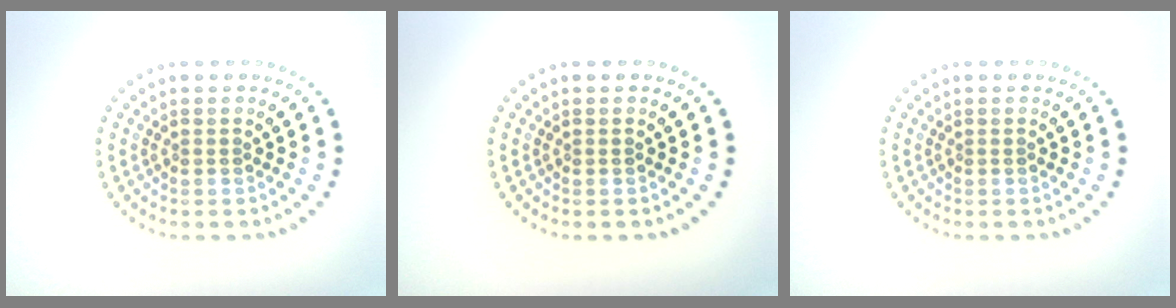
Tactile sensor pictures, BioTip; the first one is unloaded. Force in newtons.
{"total": 0.0}
{"total": 0.0}